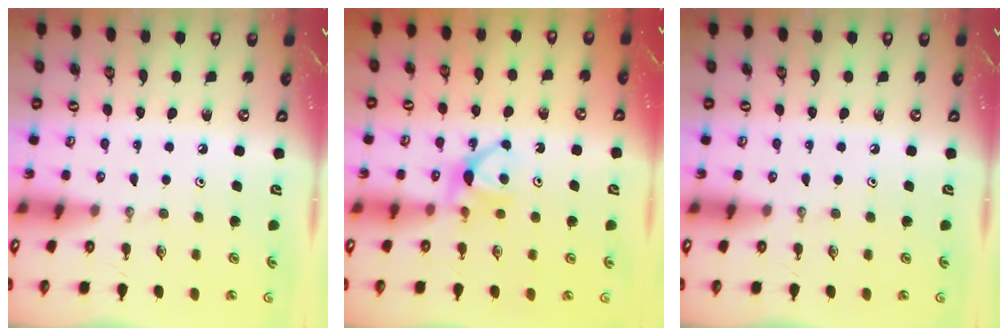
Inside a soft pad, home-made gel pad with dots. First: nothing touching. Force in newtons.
{"total": 5.1, "press": 5.0, "slide": 0.7}
{"total": 0.0}